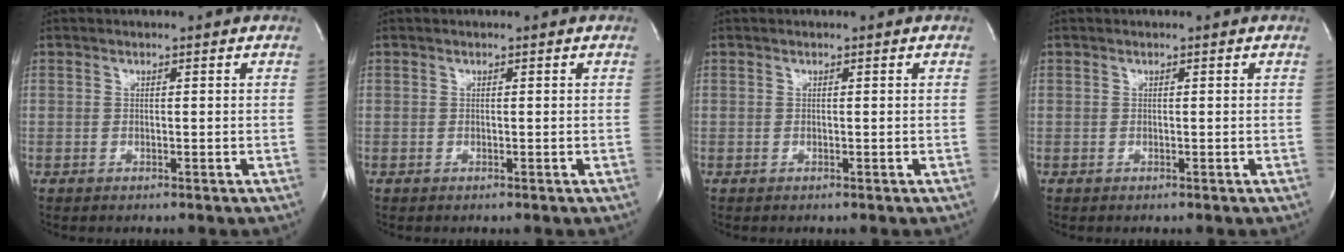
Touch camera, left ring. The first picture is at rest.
{"total": 0.0}
{"total": 0.0}
{"total": 0.0}